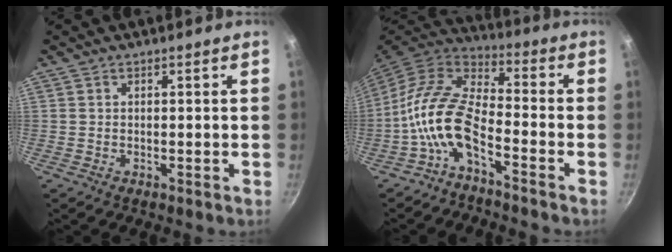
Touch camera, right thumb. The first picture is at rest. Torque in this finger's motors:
{"motor_torque": [0.61, 0.74, 1.57, -0.77, 0.64]}